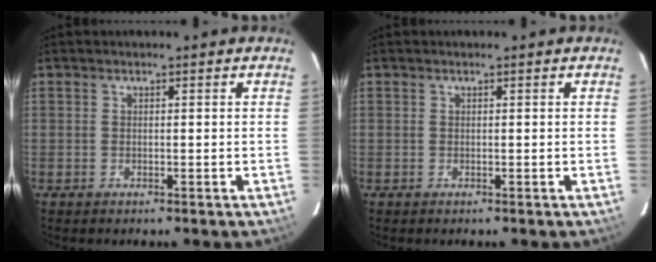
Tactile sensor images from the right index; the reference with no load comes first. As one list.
[{"total": 0.0}]